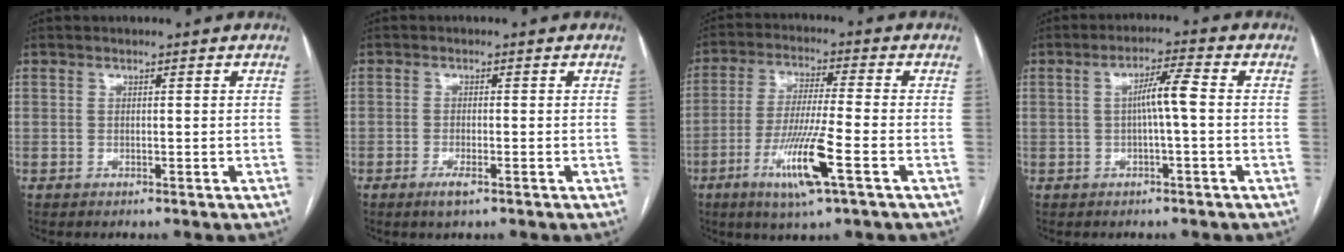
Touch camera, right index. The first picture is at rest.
{"total": 2.4, "force": [-1.4, 0.4, 1.9], "torque": [-0.036, -0.003, -0.024]}
{"total": 11.2, "force": [-4.7, 0.0, 10.2], "torque": [-0.201, -0.018, -0.088]}
{"total": 4.7, "force": [-0.1, 0.0, 4.7], "torque": [-0.081, 0.013, 0.000]}